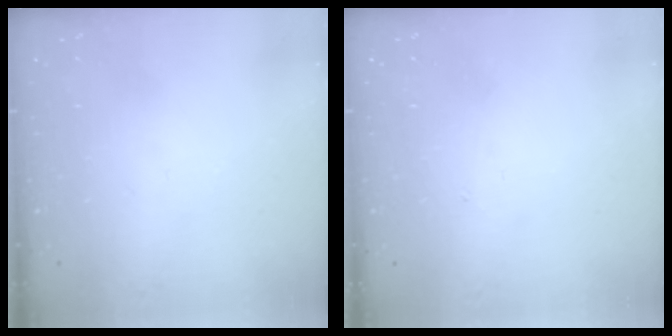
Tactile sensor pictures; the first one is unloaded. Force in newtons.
{"total": 1.3, "press": 1.3, "slide": 0.2}